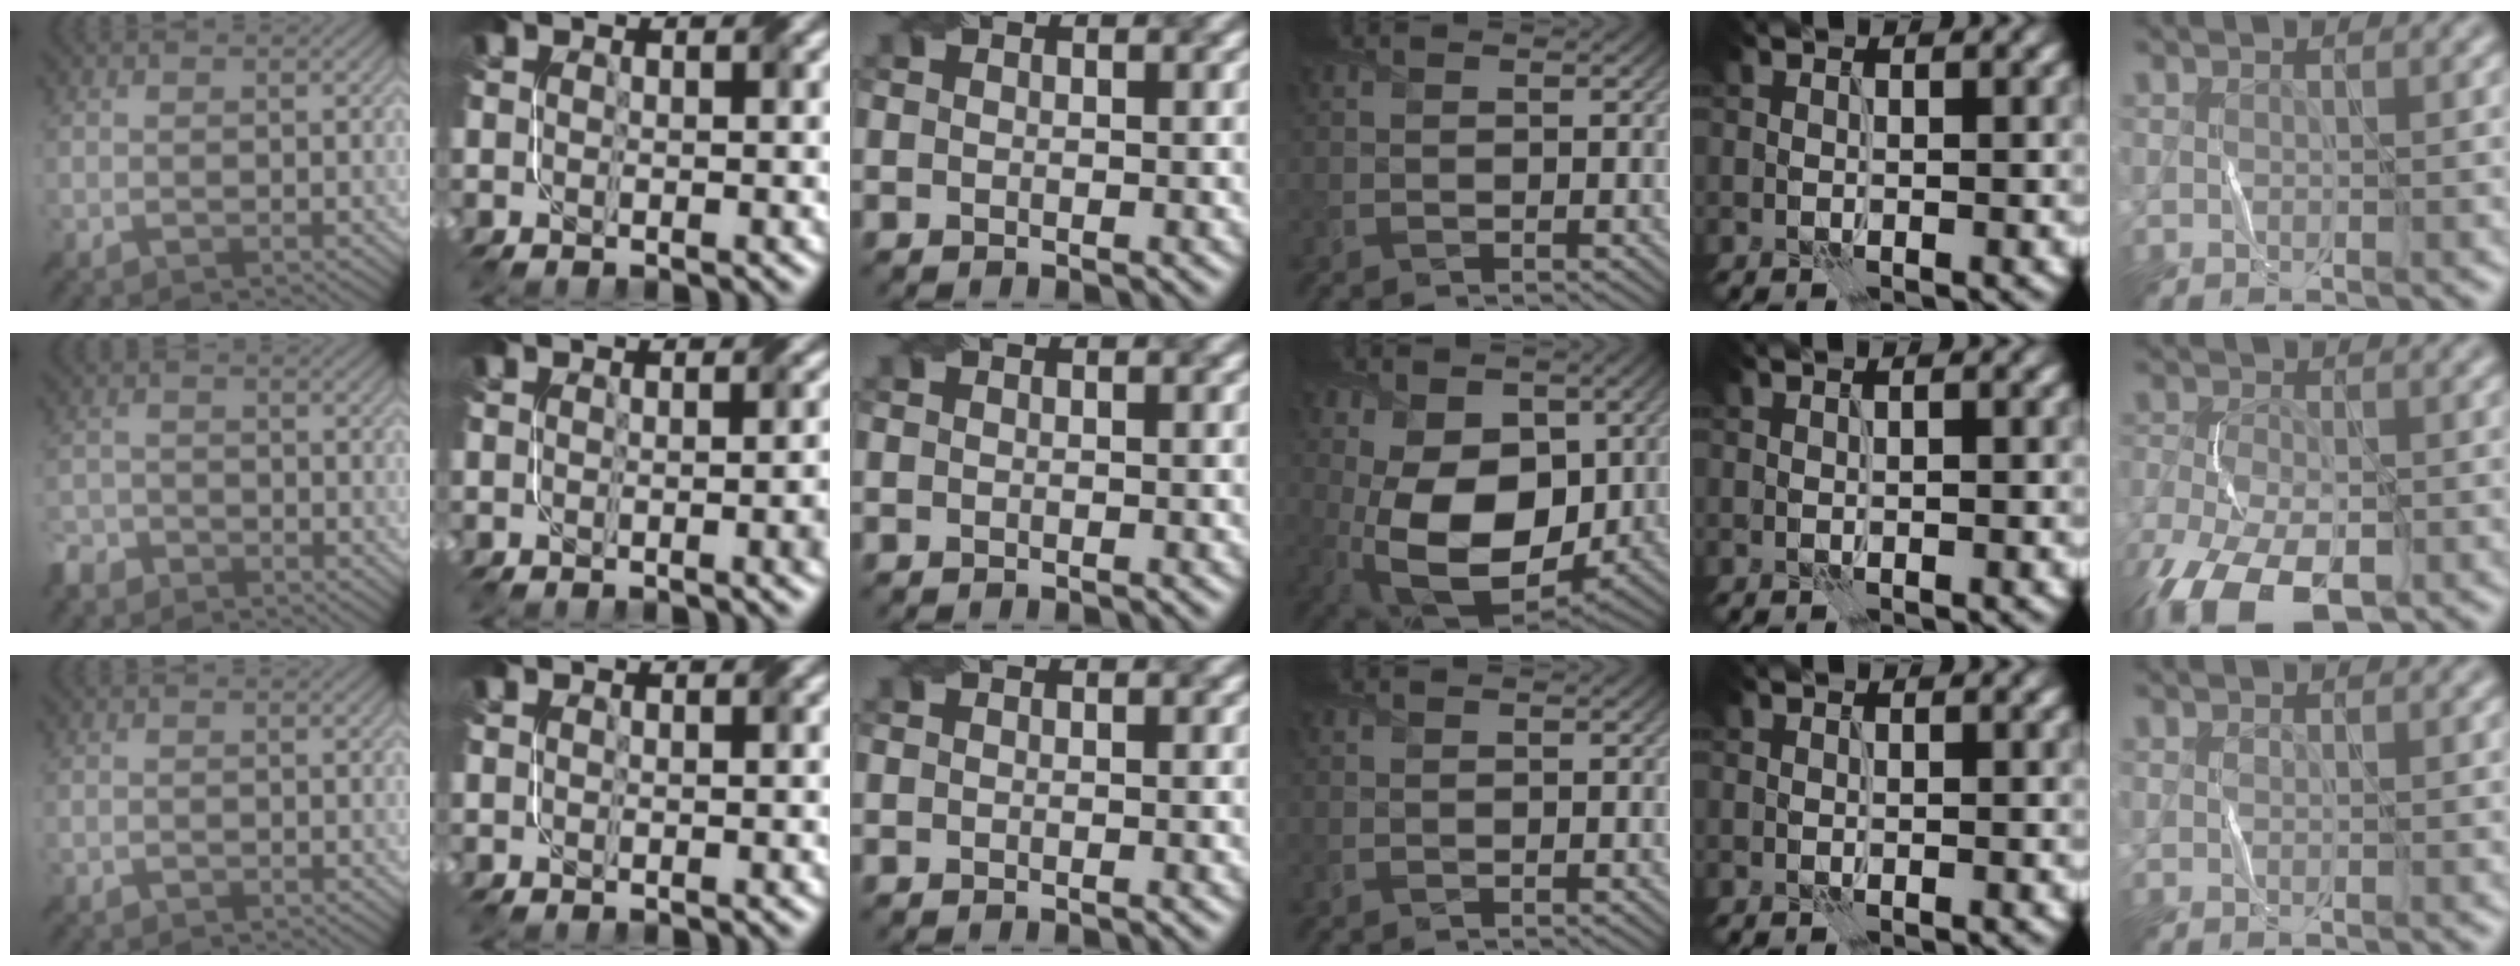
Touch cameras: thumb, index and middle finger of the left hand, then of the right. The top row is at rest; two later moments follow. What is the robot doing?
{"motion": "fold", "object": "bubble wrap"}